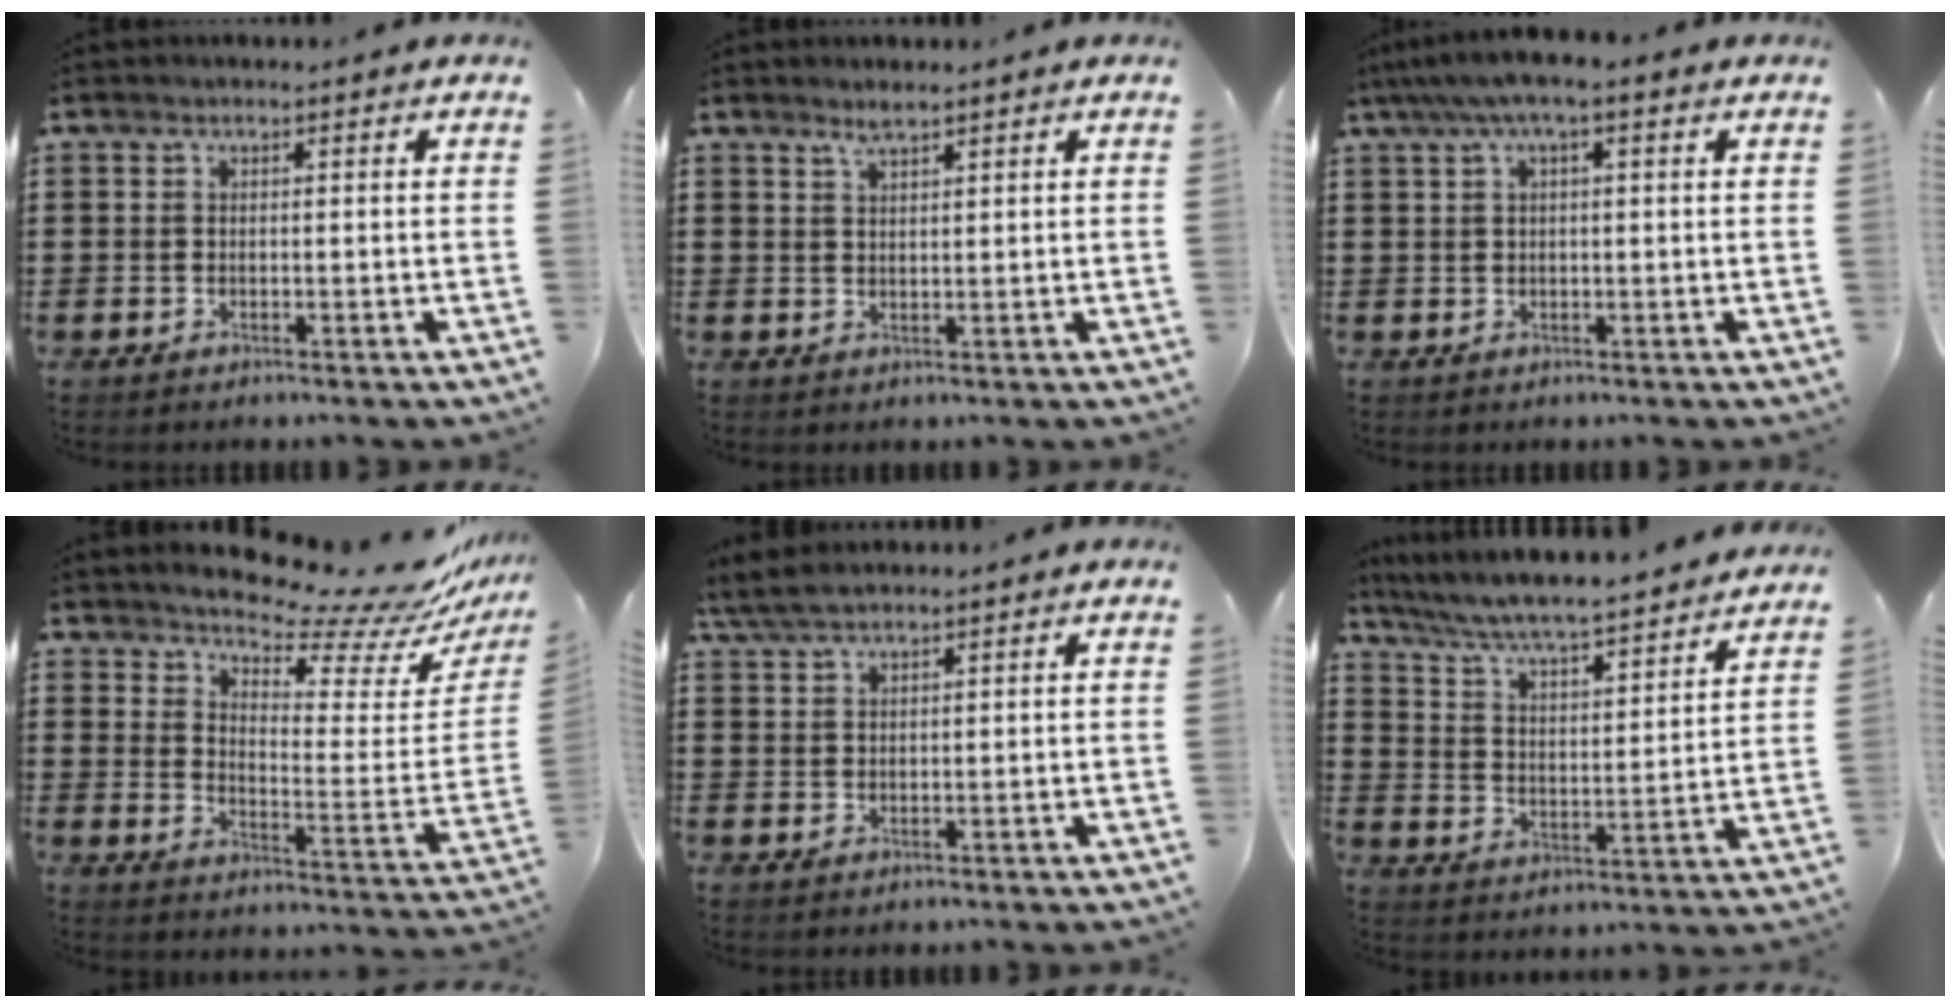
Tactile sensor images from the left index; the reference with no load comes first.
{"total": 2.0, "force": [1.8, 0.1, 1.0], "torque": [-0.022, 0.000, 0.033]}
{"total": 3.2, "force": [1.0, 0.7, 3.0], "torque": [-0.055, 0.006, 0.016]}
{"total": 9.6, "force": [8.9, 1.1, 3.4], "torque": [-0.074, -0.075, 0.153]}
{"total": 3.0, "force": [2.5, 0.7, 1.6], "torque": [-0.038, 0.005, 0.047]}
{"total": 5.5, "force": [5.2, -0.3, 1.9], "torque": [-0.061, -0.043, 0.081]}